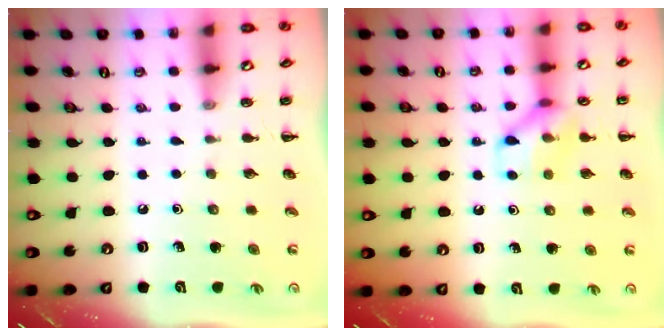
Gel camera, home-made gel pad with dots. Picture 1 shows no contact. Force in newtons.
{"total": 9.5, "press": 9.5, "slide": 0.2}